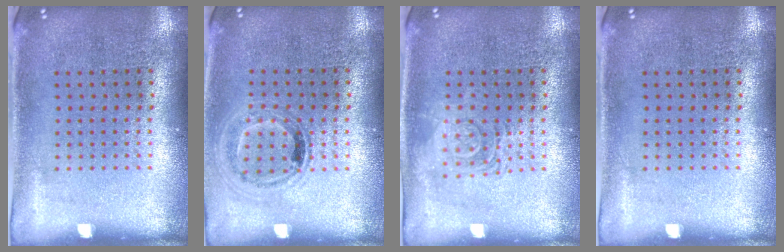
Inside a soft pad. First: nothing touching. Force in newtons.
{"total": 1.0, "press": 0.9, "slide": 0.4}
{"total": 2.7, "press": 2.6, "slide": 0.4}
{"total": 0.0}